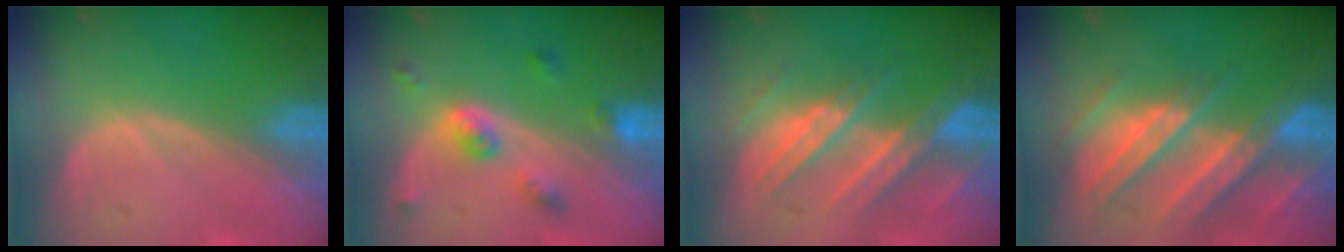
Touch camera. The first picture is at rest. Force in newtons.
{"total": 5.3, "press": 4.7, "slide": 2.5}
{"total": 8.6, "press": 8.1, "slide": 2.7}
{"total": 10.8, "press": 9.6, "slide": 4.9}